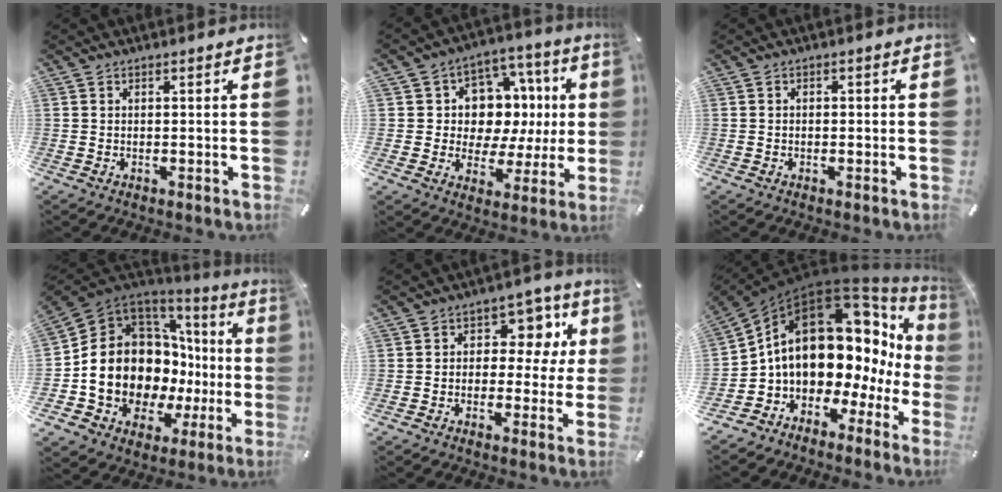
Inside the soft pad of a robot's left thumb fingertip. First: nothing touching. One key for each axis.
{"total": 11.2, "fx": 2.0, "fy": 10.1, "fz": 4.3, "tx": -0.056, "ty": -0.037, "tz": 0.046}
{"total": 1.1, "fx": -0.6, "fy": 0.6, "fz": 0.6, "tx": -0.012, "ty": 0.003, "tz": -0.014}
{"total": 17.4, "fx": 0.2, "fy": 13.9, "fz": 10.4, "tx": -0.194, "ty": -0.050, "tz": 0.024}
{"total": 9.7, "fx": 1.1, "fy": 7.7, "fz": 5.9, "tx": -0.073, "ty": -0.005, "tz": 0.016}
{"total": 18.3, "fx": 3.9, "fy": 12.4, "fz": 12.9, "tx": -0.229, "ty": -0.051, "tz": 0.077}